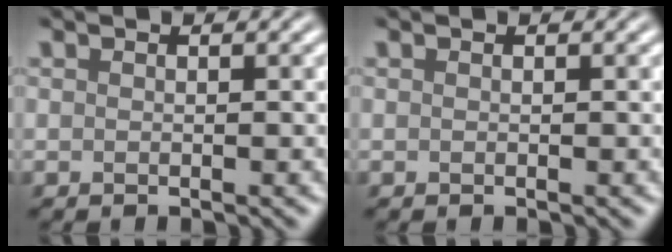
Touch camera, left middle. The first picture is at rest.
{"total": 0.0}